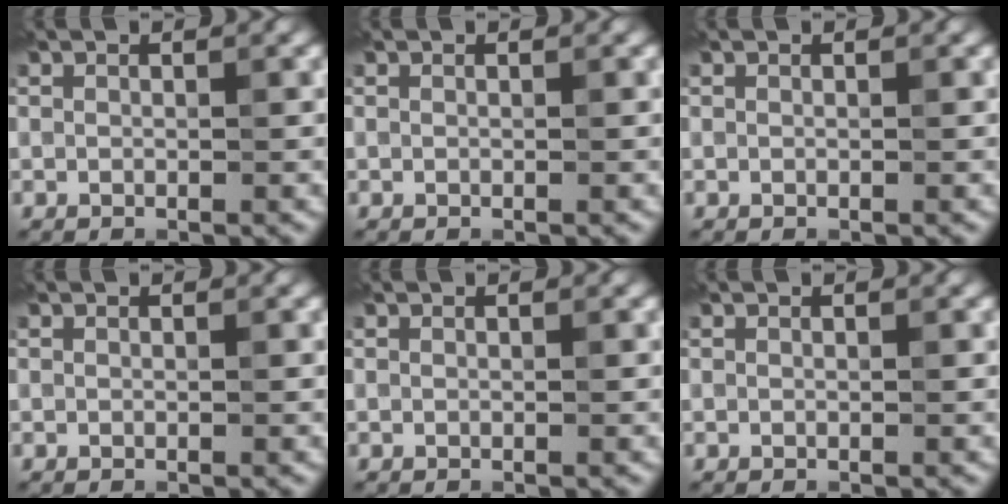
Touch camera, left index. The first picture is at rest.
{"total": 0.0}
{"total": 0.0}
{"total": 0.0}
{"total": 0.0}
{"total": 0.0}